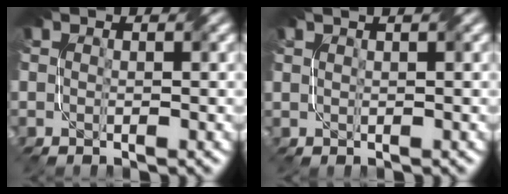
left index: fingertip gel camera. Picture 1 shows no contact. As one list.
[{"total": 3.2, "force": [1.9, 1.4, 2.1], "torque": [-0.015, 0.016, 0.009]}]